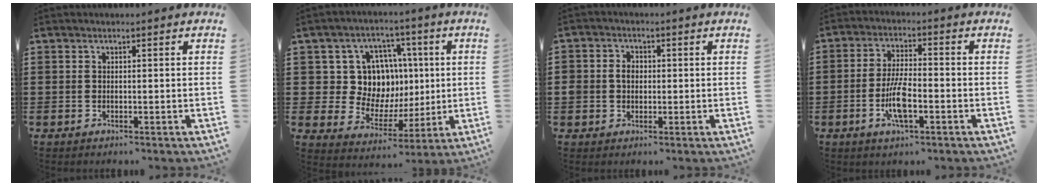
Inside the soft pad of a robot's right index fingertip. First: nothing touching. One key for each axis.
{"total": 11.2, "fx": 2.2, "fy": 9.9, "fz": 4.7, "tx": -0.112, "ty": -0.002, "tz": 0.050}
{"total": 2.8, "fx": -0.1, "fy": 2.4, "fz": 1.3, "tx": -0.033, "ty": 0.010, "tz": -0.005}
{"total": 7.1, "fx": -2.4, "fy": 1.9, "fz": 6.4, "tx": -0.140, "ty": -0.010, "tz": -0.049}